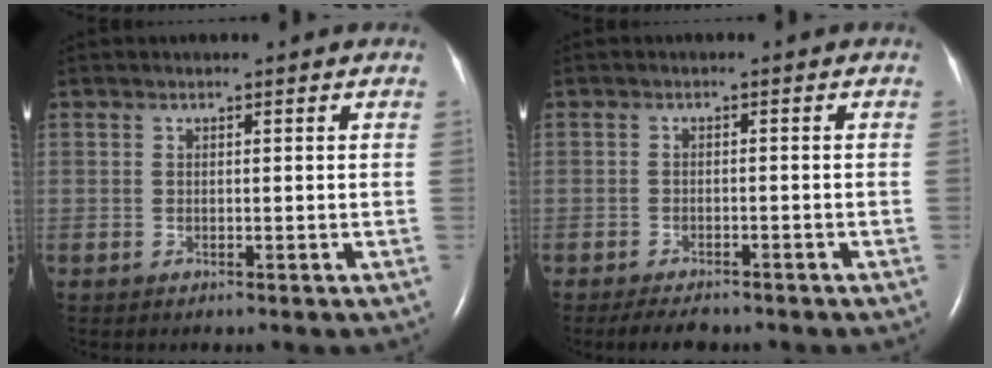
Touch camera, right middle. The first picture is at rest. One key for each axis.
{"total": 3.9, "fx": -3.3, "fy": 1.2, "fz": 1.7, "tx": -0.030, "ty": -0.007, "tz": -0.049}